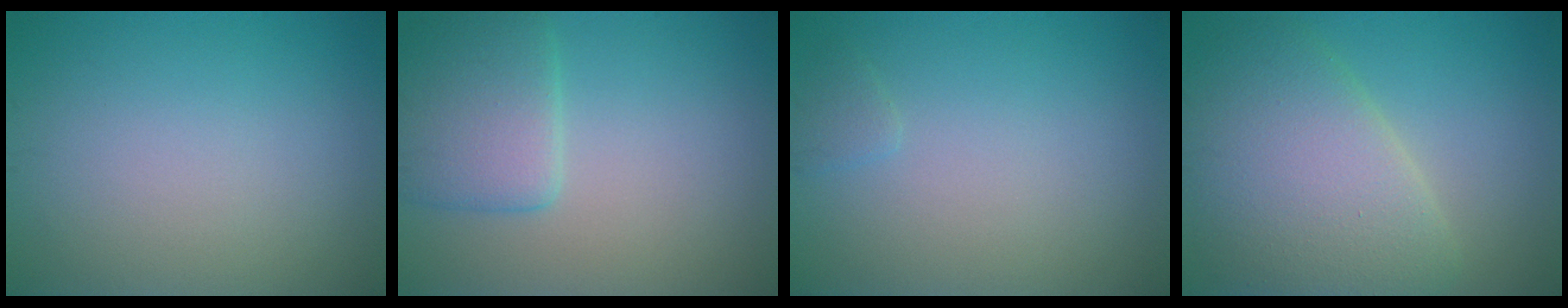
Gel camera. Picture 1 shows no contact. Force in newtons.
{"total": 4.4, "press": 4.4, "slide": 0.2}
{"total": 0.8, "press": 0.8, "slide": 0.0}
{"total": 8.4, "press": 8.4, "slide": 0.3}